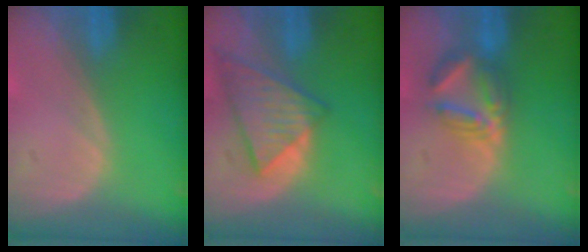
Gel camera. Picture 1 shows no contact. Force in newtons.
{"total": 8.8, "press": 7.6, "slide": 4.3}
{"total": 5.7, "press": 5.6, "slide": 1.2}